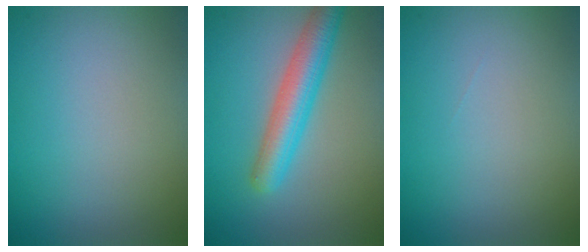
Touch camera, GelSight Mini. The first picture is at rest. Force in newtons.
{"total": 4.9, "press": 4.9, "slide": 0.2}
{"total": 0.0}